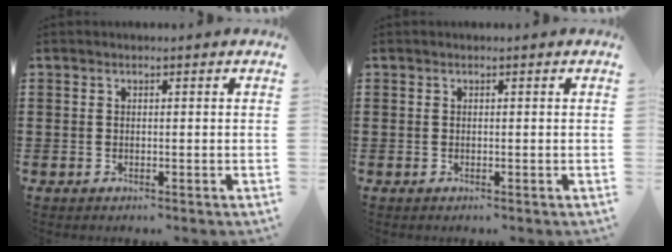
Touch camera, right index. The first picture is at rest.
{"total": 0.0}